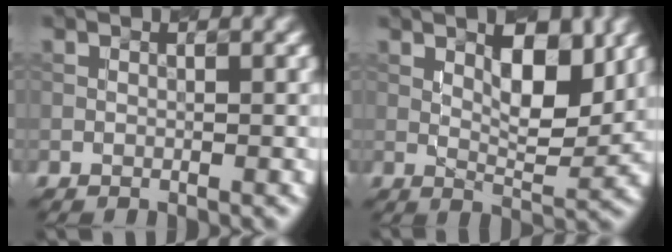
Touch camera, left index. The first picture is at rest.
{"total": 5.3, "force": [2.0, 2.0, 4.5], "torque": [-0.066, -0.002, 0.033]}